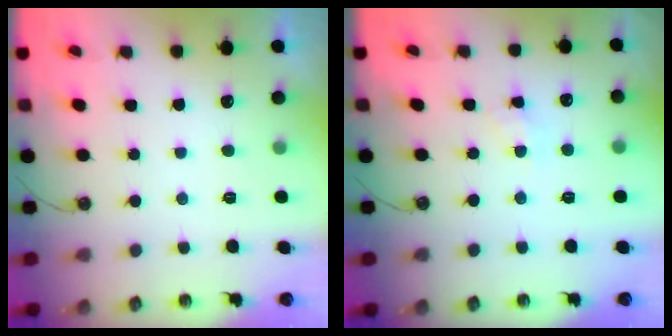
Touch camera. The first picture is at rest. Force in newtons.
{"total": 3.5, "press": 3.5, "slide": 0.5}